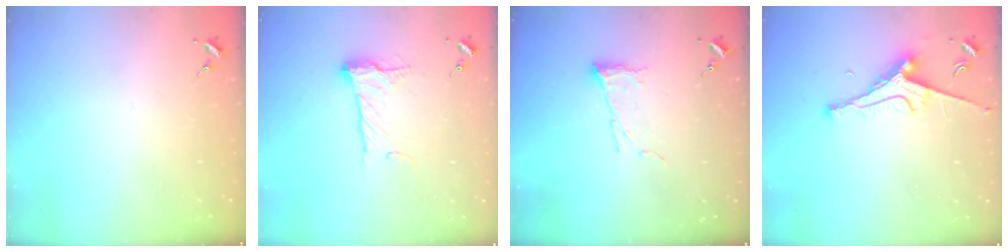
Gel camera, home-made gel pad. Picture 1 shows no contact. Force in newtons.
{"total": 13.7, "press": 13.6, "slide": 0.8}
{"total": 7.2, "press": 7.2, "slide": 0.4}
{"total": 9.1, "press": 9.0, "slide": 1.2}